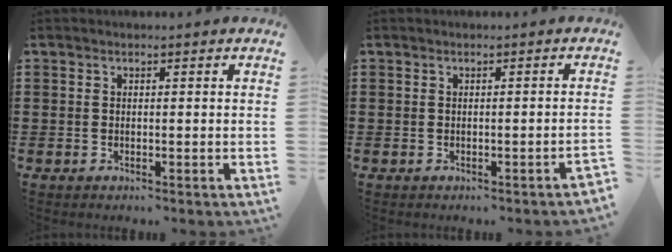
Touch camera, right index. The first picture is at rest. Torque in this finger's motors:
{"motor_torque": [-0.15, 0.21, 0.00, 0.00]}